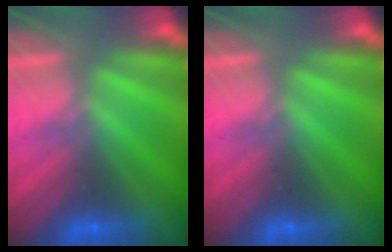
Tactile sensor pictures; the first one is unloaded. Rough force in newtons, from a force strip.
{"total": 0.0}